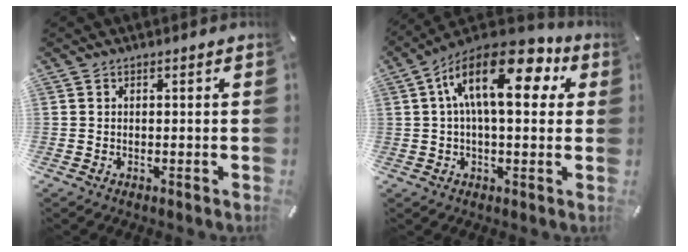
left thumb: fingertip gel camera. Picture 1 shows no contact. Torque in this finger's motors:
{"motor_torque": [0.84, 1.81, 2.03, -0.74, 0.58]}